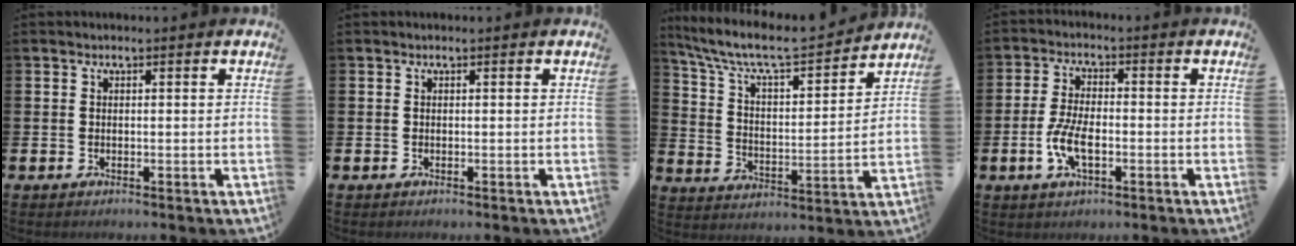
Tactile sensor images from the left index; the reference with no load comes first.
{"total": 0.0}
{"total": 8.7, "force": [7.8, 1.8, 3.3], "torque": [-0.101, -0.052, 0.131]}
{"total": 5.7, "force": [-1.5, 2.4, 4.9], "torque": [-0.096, -0.003, -0.033]}